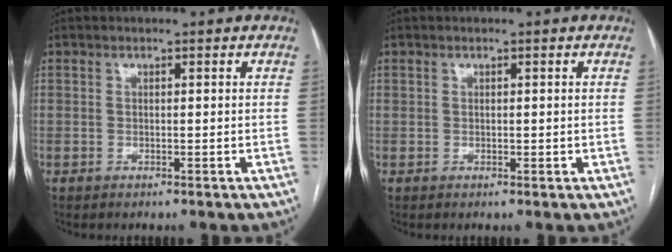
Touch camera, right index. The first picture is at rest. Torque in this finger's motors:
{"motor_torque": [0.09, 0.21, 0.03, 0.03]}